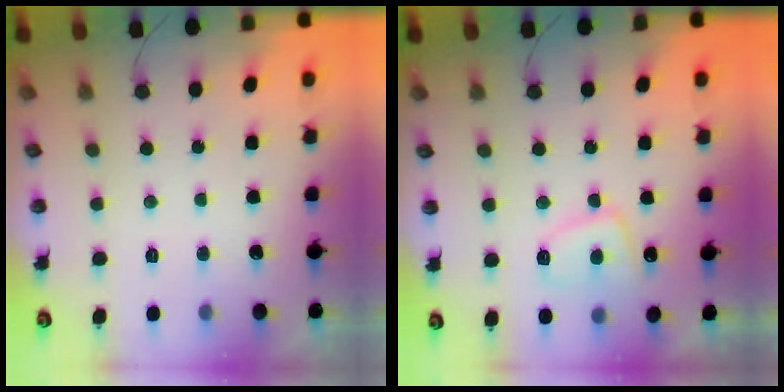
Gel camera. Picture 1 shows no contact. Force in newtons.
{"total": 7.3, "press": 7.2, "slide": 1.2}